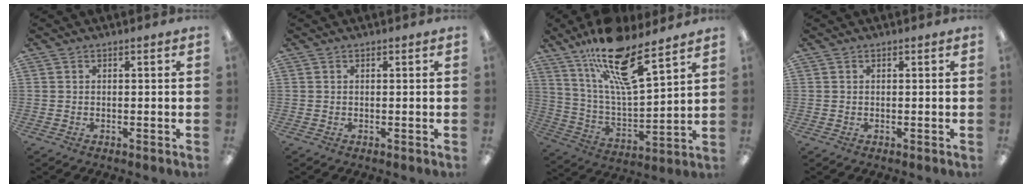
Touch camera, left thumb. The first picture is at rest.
{"total": 0.0}
{"total": 18.3, "force": [13.1, 4.9, 11.7], "torque": [-0.216, -0.075, 0.223]}
{"total": 0.0}